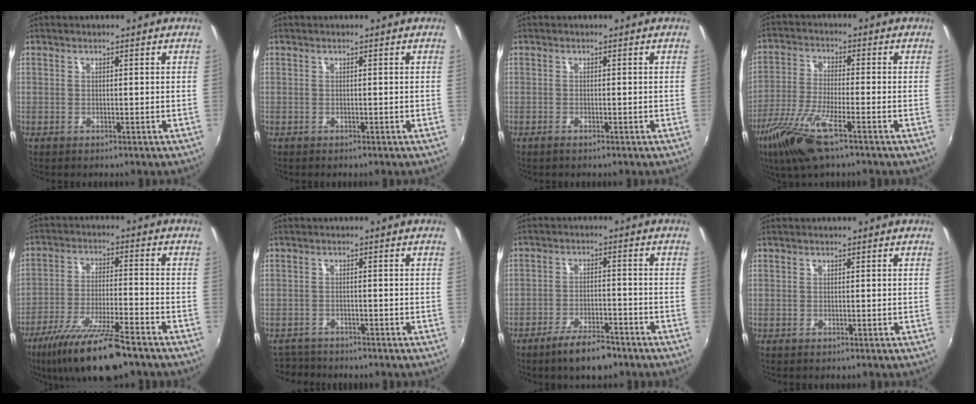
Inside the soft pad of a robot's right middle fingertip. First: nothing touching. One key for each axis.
{"total": 0.0}
{"total": 0.7, "fx": -0.6, "fy": 0.1, "fz": 0.4, "tx": -0.008, "ty": -0.001, "tz": -0.012}
{"total": 11.9, "fx": -7.2, "fy": 2.3, "fz": 9.2, "tx": -0.201, "ty": -0.025, "tz": -0.142}
{"total": 15.6, "fx": -11.6, "fy": 2.4, "fz": 10.1, "tx": -0.203, "ty": -0.034, "tz": -0.200}
{"total": 3.7, "fx": -3.5, "fy": 1.1, "fz": 0.0, "tx": -0.017, "ty": -0.008, "tz": -0.065}
{"total": 7.5, "fx": -5.7, "fy": 2.1, "fz": 4.4, "tx": -0.096, "ty": -0.003, "tz": -0.092}
{"total": 0.0}